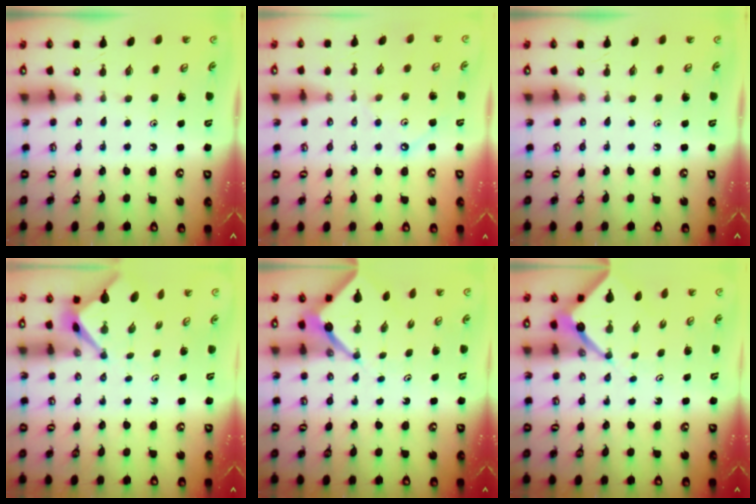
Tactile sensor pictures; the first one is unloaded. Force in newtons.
{"total": 1.8, "press": 1.8, "slide": 0.0}
{"total": 0.0}
{"total": 3.2, "press": 3.2, "slide": 0.3}
{"total": 5.1, "press": 5.1, "slide": 0.4}
{"total": 5.1, "press": 5.1, "slide": 0.4}